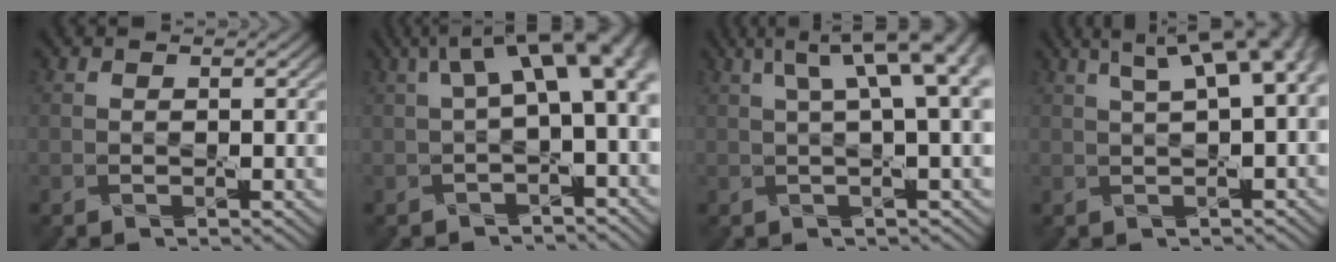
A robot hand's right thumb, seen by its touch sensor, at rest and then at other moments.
{"total": 9.4, "force": [2.1, 3.8, 8.4], "torque": [-0.129, 0.013, 0.035]}
{"total": 9.3, "force": [3.0, 2.9, 8.4], "torque": [-0.096, 0.030, 0.037]}
{"total": 8.5, "force": [3.1, 2.9, 7.3], "torque": [-0.087, 0.027, 0.042]}